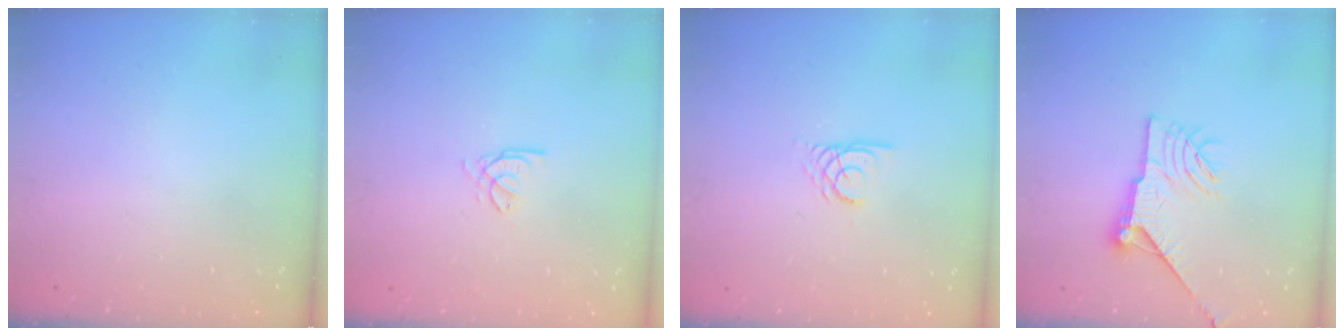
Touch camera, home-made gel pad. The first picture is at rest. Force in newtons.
{"total": 2.6, "press": 2.6, "slide": 0.3}
{"total": 2.3, "press": 2.3, "slide": 0.1}
{"total": 13.0, "press": 13.0, "slide": 0.7}